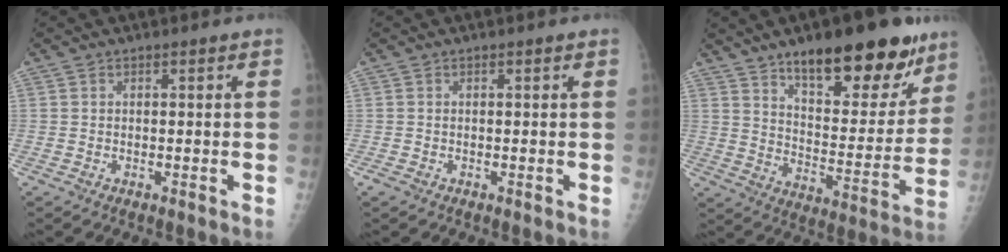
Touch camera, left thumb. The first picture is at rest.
{"total": 0.8, "force": [-0.1, 0.6, 0.5], "torque": [-0.010, -0.001, -0.003]}
{"total": 23.3, "force": [15.0, 8.9, 15.4], "torque": [-0.164, -0.070, 0.226]}